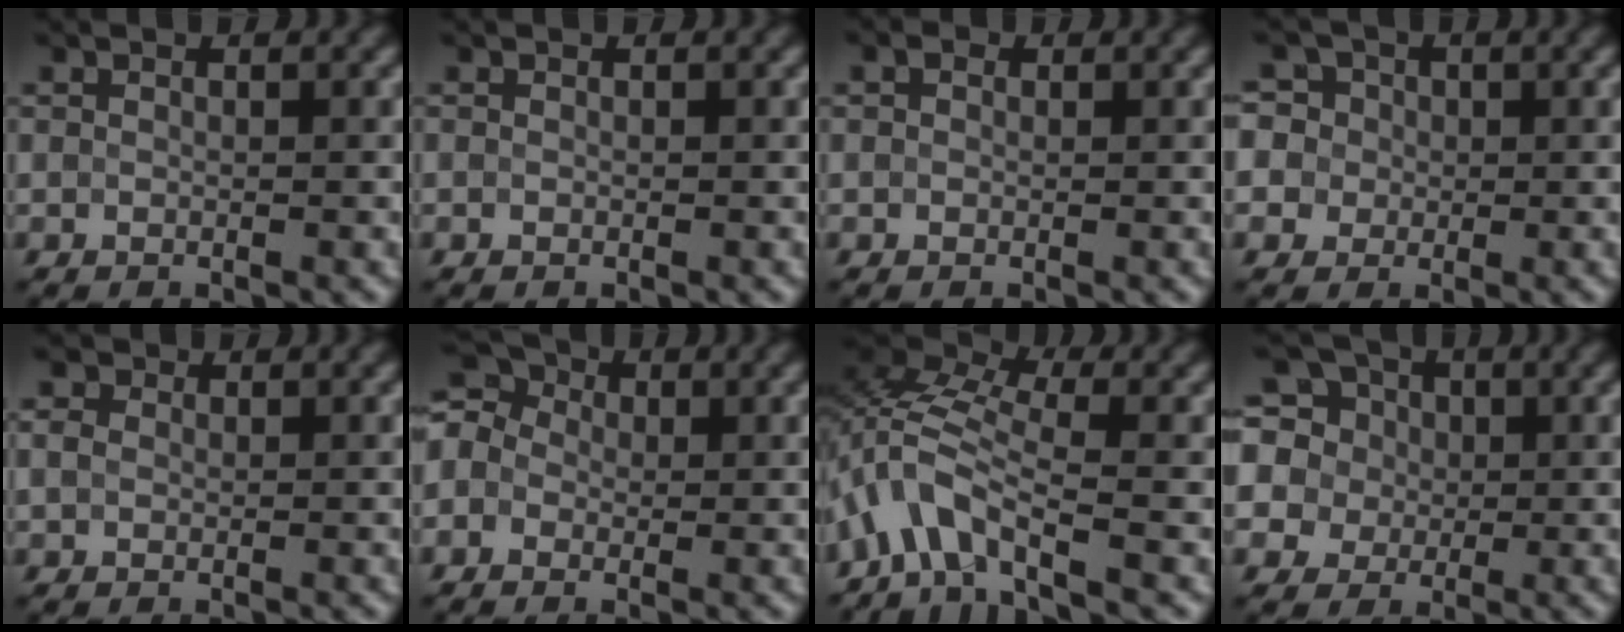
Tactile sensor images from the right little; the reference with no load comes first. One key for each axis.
{"total": 0.0}
{"total": 0.7, "fx": 0.2, "fy": 0.6, "fz": 0.4, "tx": -0.006, "ty": 0.002, "tz": -0.003}
{"total": 8.0, "fx": 3.2, "fy": 6.4, "fz": 3.5, "tx": -0.067, "ty": 0.042, "tz": 0.018}
{"total": 1.4, "fx": 0.3, "fy": 1.1, "fz": 0.8, "tx": -0.020, "ty": 0.007, "tz": 0.000}
{"total": 6.1, "fx": 0.7, "fy": 5.1, "fz": 3.2, "tx": -0.062, "ty": 0.039, "tz": -0.032}
{"total": 5.6, "fx": -2.9, "fy": 1.8, "fz": 4.4, "tx": -0.091, "ty": 0.013, "tz": -0.070}
{"total": 11.2, "fx": 4.3, "fy": 9.0, "fz": 5.1, "tx": -0.131, "ty": 0.039, "tz": 0.059}